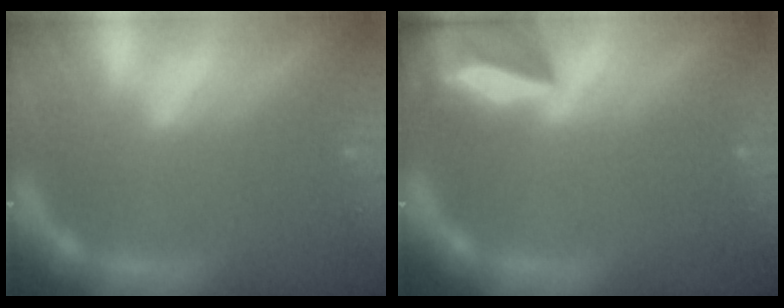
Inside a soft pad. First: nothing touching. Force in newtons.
{"total": 8.5}